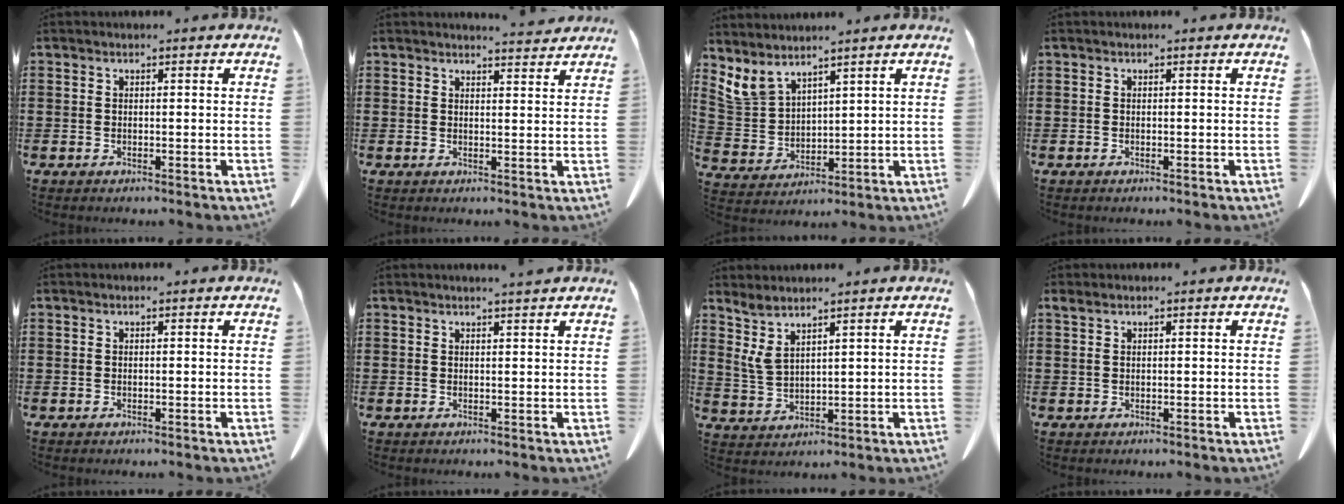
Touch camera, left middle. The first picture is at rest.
{"total": 2.9, "force": [2.9, 0.0, 0.5], "torque": [-0.009, -0.010, 0.052]}
{"total": 5.4, "force": [4.6, 2.3, 1.7], "torque": [-0.056, -0.014, 0.090]}
{"total": 0.0}
{"total": 0.0}
{"total": 1.4, "force": [1.3, -0.3, 0.3], "torque": [-0.007, -0.004, 0.025]}
{"total": 3.9, "force": [2.7, 1.0, 2.6], "torque": [-0.075, -0.013, 0.047]}
{"total": 0.9, "force": [0.6, 0.3, 0.6], "torque": [-0.016, 0.001, 0.011]}